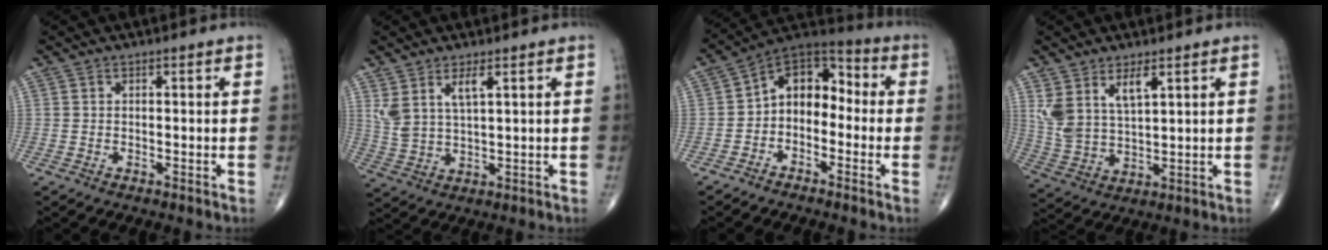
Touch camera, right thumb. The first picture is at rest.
{"total": 6.2, "force": [3.0, 2.2, 5.0], "torque": [-0.105, -0.016, 0.070]}
{"total": 10.7, "force": [-1.6, 7.5, 7.5], "torque": [-0.080, 0.054, -0.048]}
{"total": 8.5, "force": [4.2, 3.8, 6.3], "torque": [-0.121, -0.022, 0.095]}